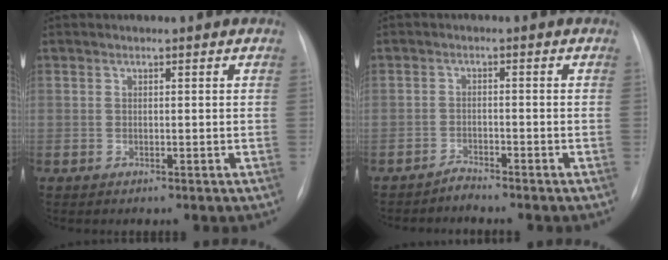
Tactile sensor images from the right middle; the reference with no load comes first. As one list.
[{"total": 1.7, "force": [-1.7, -0.1, -0.3], "torque": [0.010, -0.006, -0.029]}]